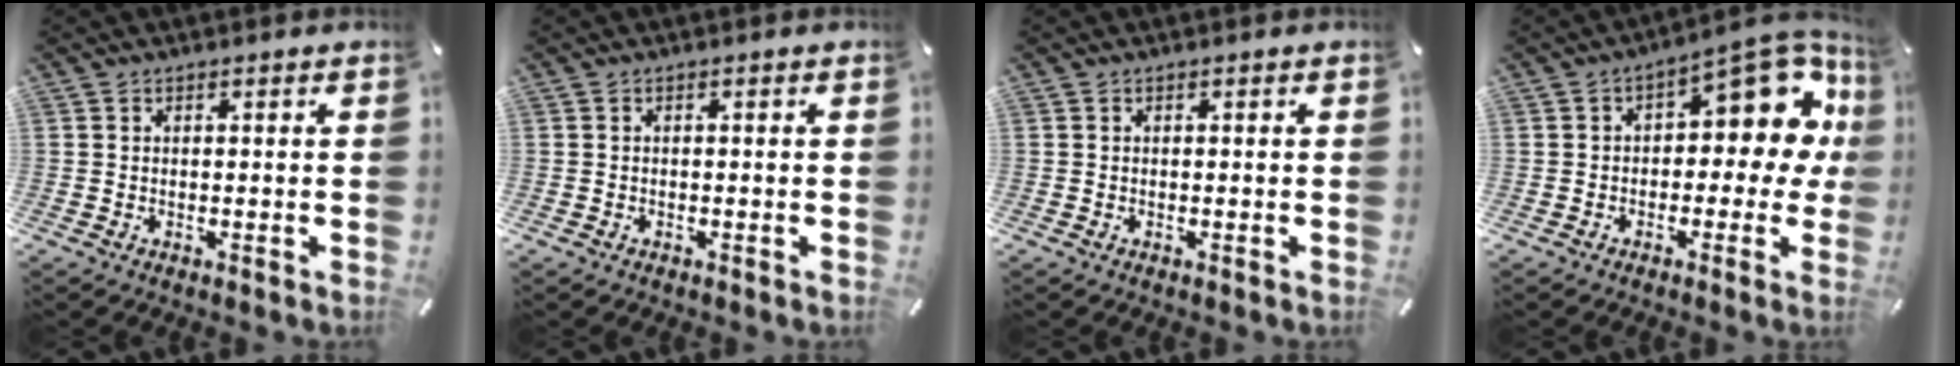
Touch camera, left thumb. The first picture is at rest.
{"total": 0.6, "force": [-0.4, 0.3, 0.2], "torque": [-0.004, 0.001, -0.009]}
{"total": 0.0}
{"total": 11.7, "force": [4.3, 5.9, 9.1], "torque": [-0.111, -0.035, 0.072]}